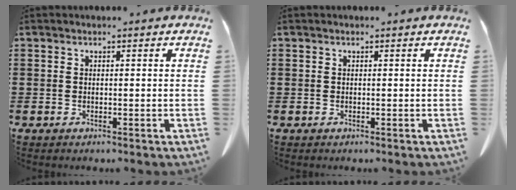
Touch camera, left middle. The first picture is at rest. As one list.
[{"total": 0.0}]